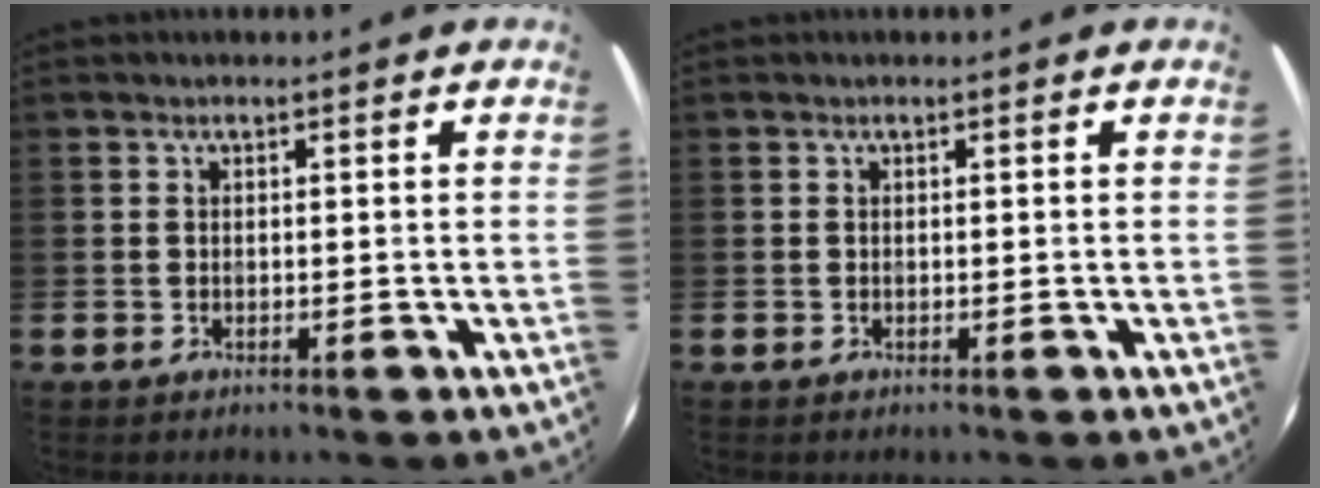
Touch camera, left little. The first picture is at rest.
{"total": 0.0}